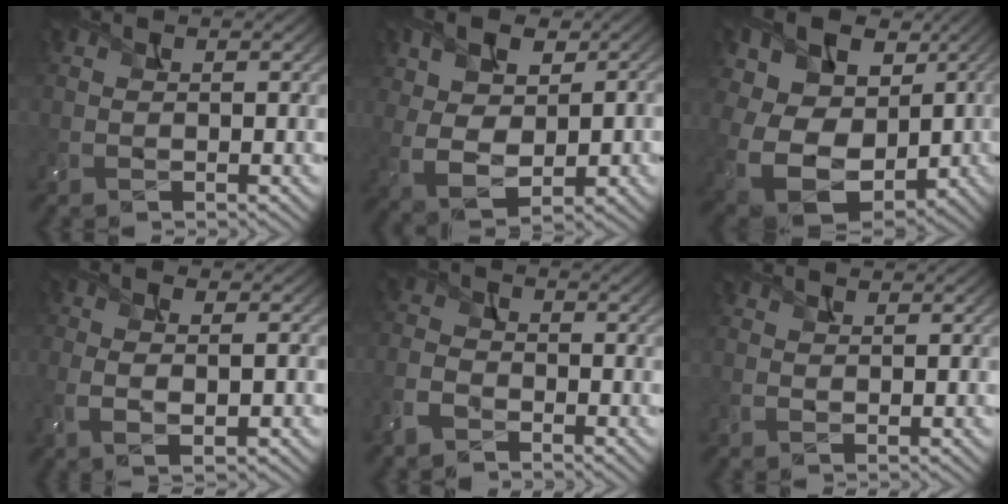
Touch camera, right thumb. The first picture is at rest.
{"total": 8.5, "force": [1.9, 5.3, 6.4], "torque": [-0.128, 0.003, 0.030]}
{"total": 17.2, "force": [2.9, 13.4, 10.5], "torque": [-0.242, 0.013, 0.072]}
{"total": 4.6, "force": [-0.5, 2.0, 4.1], "torque": [-0.072, 0.002, -0.011]}
{"total": 3.7, "force": [-2.5, 2.1, 1.8], "torque": [-0.046, -0.004, -0.067]}
{"total": 0.8, "force": [0.8, 0.1, 0.3], "torque": [-0.013, 0.003, 0.014]}